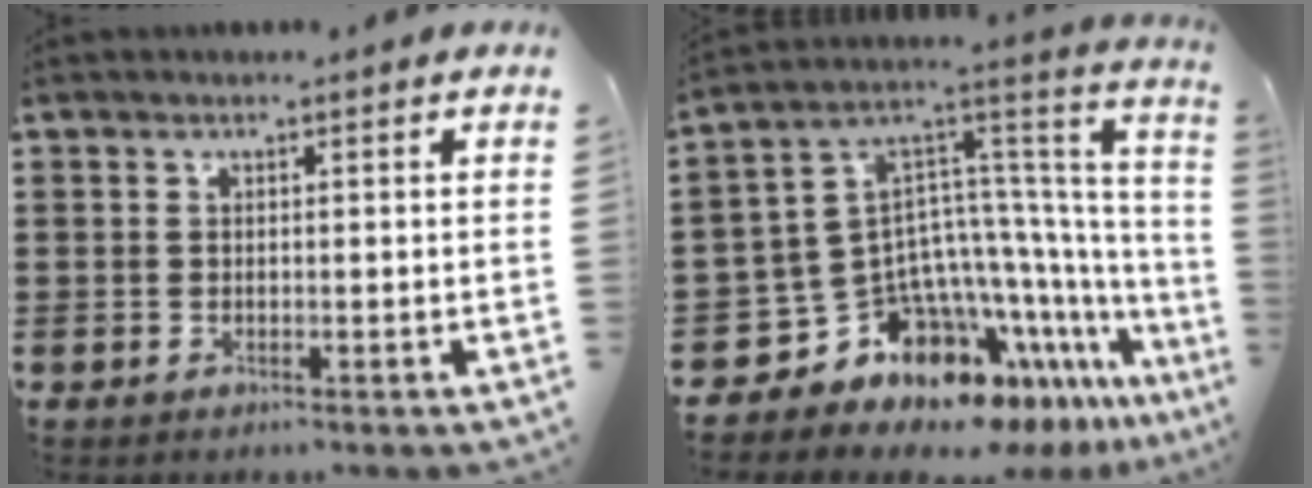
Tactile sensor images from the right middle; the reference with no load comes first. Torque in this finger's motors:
{"motor_torque": [2.14, 0.00, 0.65, 0.11]}